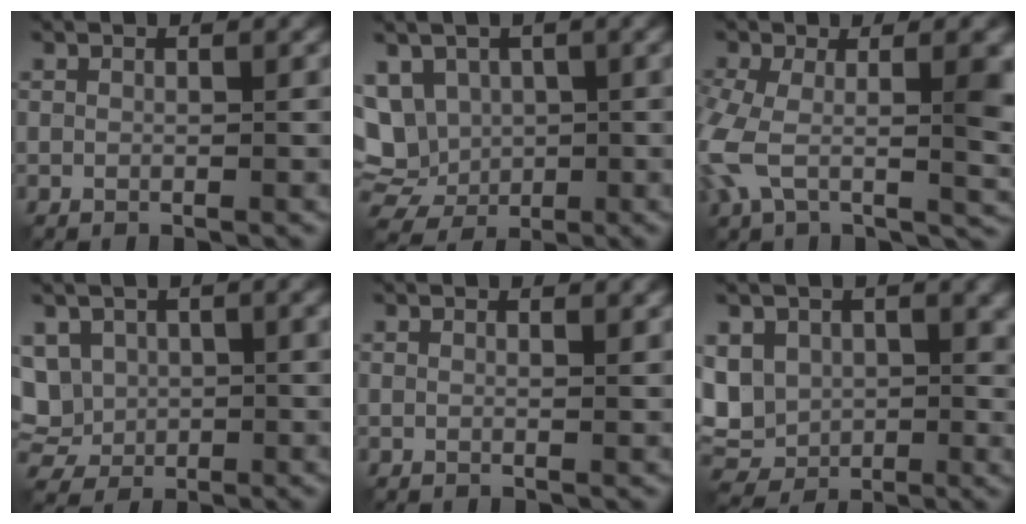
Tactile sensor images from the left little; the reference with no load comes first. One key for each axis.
{"total": 7.7, "fx": 0.9, "fy": 6.5, "fz": 4.1, "tx": -0.092, "ty": 0.002, "tz": 0.007}
{"total": 10.1, "fx": -0.8, "fy": 4.3, "fz": 9.1, "tx": -0.199, "ty": -0.026, "tz": -0.013}
{"total": 6.6, "fx": 1.5, "fy": 5.1, "fz": 4.0, "tx": -0.095, "ty": 0.009, "tz": 0.026}
{"total": 1.1, "fx": 0.9, "fy": 0.3, "fz": 0.6, "tx": -0.009, "ty": -0.002, "tz": 0.008}
{"total": 9.1, "fx": 1.6, "fy": 7.3, "fz": 5.1, "tx": -0.114, "ty": -0.007, "tz": 0.030}